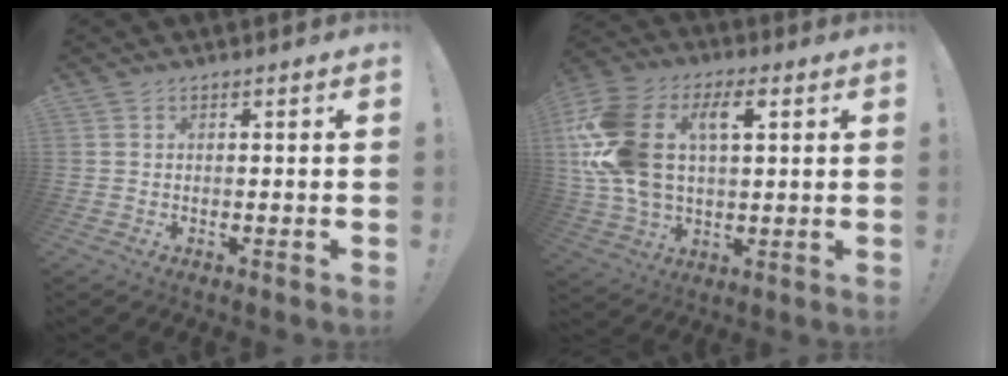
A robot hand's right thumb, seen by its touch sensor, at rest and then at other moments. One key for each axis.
{"total": 19.7, "fx": 5.1, "fy": 12.6, "fz": 14.3, "tx": -0.303, "ty": -0.007, "tz": 0.085}